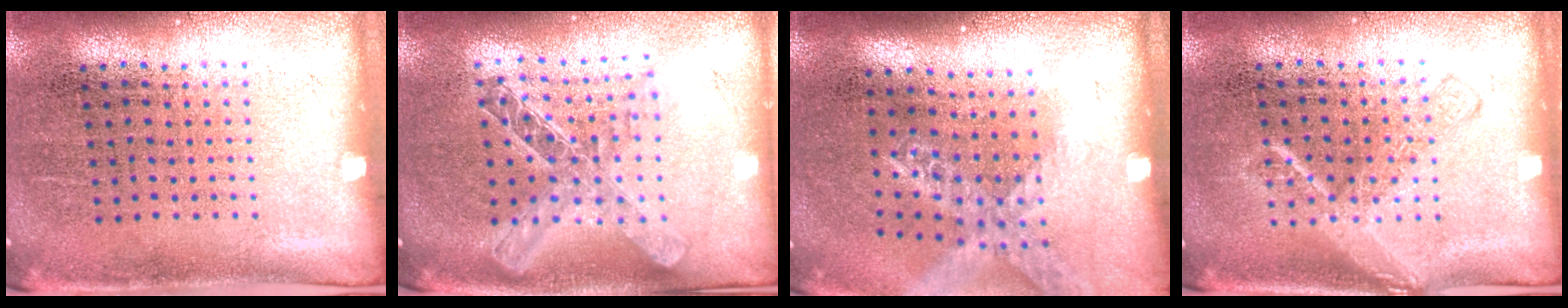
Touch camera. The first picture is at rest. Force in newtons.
{"total": 2.1, "press": 1.7, "slide": 1.2}
{"total": 1.6, "press": 1.4, "slide": 0.8}
{"total": 2.0, "press": 2.0, "slide": 0.3}